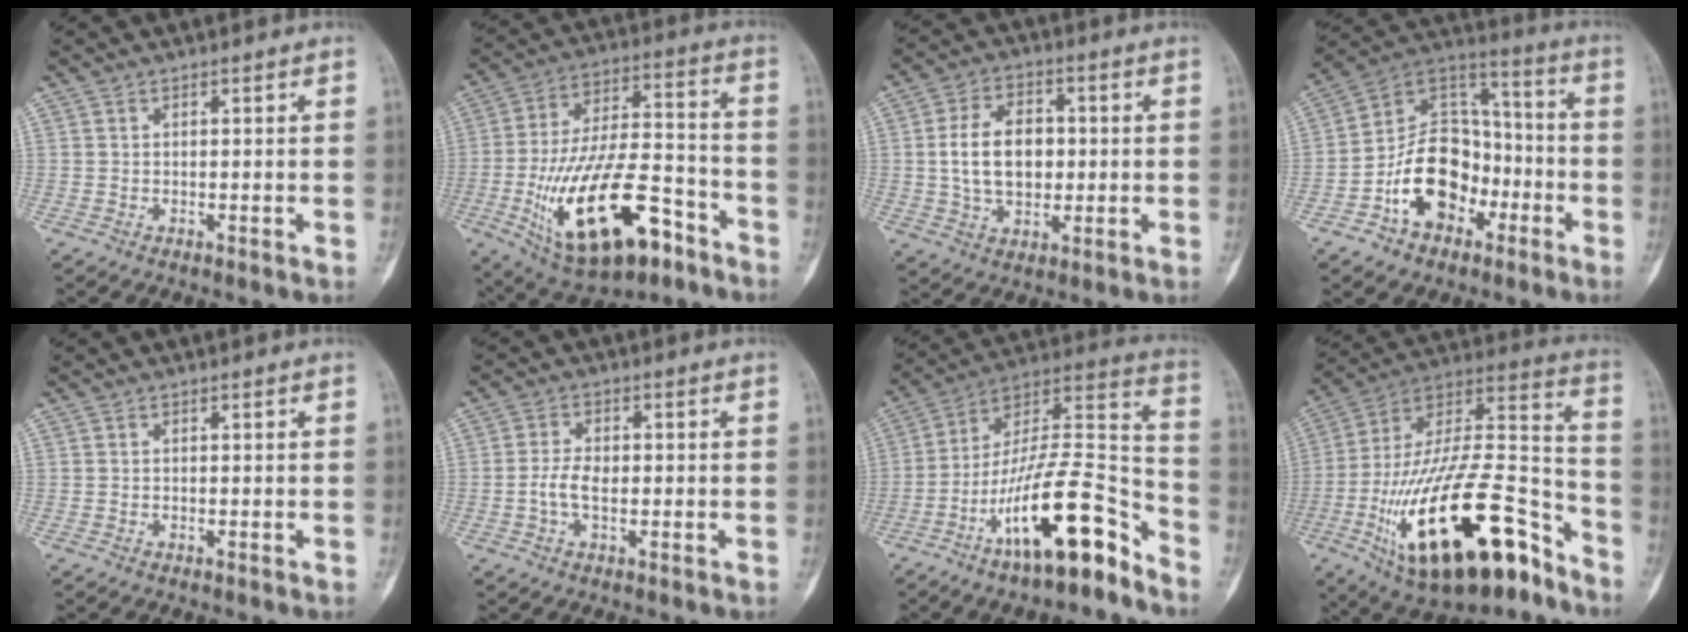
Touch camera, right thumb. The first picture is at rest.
{"total": 24.1, "force": [-10.4, 10.8, 18.9], "torque": [-0.342, 0.055, -0.160]}
{"total": 11.3, "force": [0.4, 7.6, 8.3], "torque": [-0.125, 0.009, 0.008]}
{"total": 17.1, "force": [-6.4, 12.2, 10.1], "torque": [-0.127, 0.073, -0.113]}
{"total": 0.0}
{"total": 4.5, "force": [-0.7, 2.5, 3.7], "torque": [-0.078, 0.012, -0.017]}
{"total": 21.4, "force": [-12.7, 6.0, 16.2], "torque": [-0.267, 0.101, -0.219]}
{"total": 33.1, "force": [-16.1, 13.3, 25.7], "torque": [-0.443, 0.068, -0.261]}